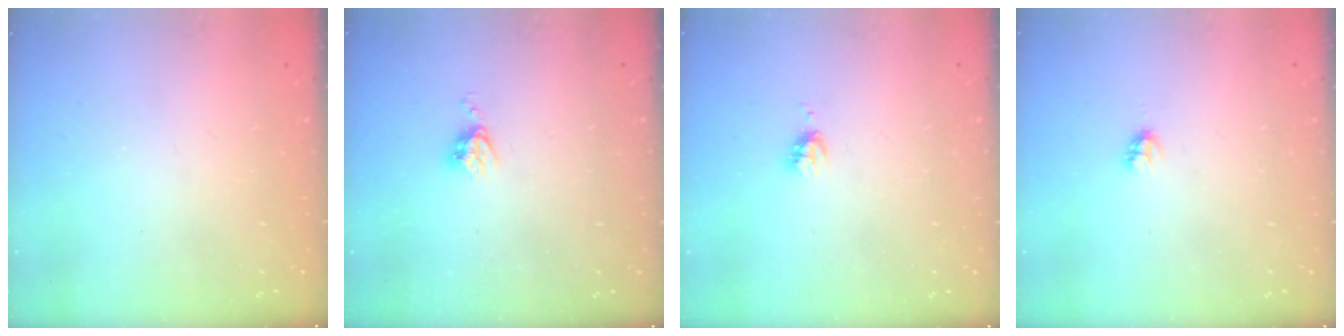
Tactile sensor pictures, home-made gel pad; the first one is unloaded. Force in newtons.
{"total": 4.3, "press": 4.2, "slide": 0.6}
{"total": 2.9, "press": 2.9, "slide": 0.3}
{"total": 2.2, "press": 2.2, "slide": 0.2}